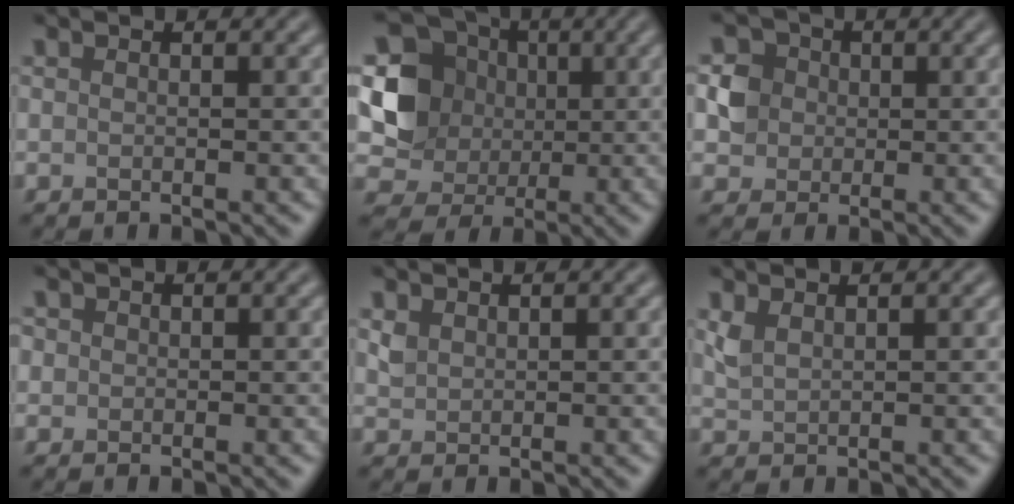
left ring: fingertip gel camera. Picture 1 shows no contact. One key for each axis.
{"total": 6.9, "fx": 0.9, "fy": 6.2, "fz": 2.9, "tx": -0.060, "ty": -0.002, "tz": 0.011}
{"total": 2.8, "fx": 0.2, "fy": 2.7, "fz": 0.7, "tx": -0.001, "ty": 0.005, "tz": 0.005}
{"total": 0.8, "fx": 0.2, "fy": 0.8, "fz": 0.1, "tx": 0.004, "ty": 0.000, "tz": -0.002}
{"total": 1.1, "fx": 0.7, "fy": 0.8, "fz": 0.4, "tx": -0.010, "ty": 0.001, "tz": 0.017}
{"total": 1.4, "fx": 1.0, "fy": 0.6, "fz": 0.8, "tx": -0.023, "ty": 0.000, "tz": 0.025}